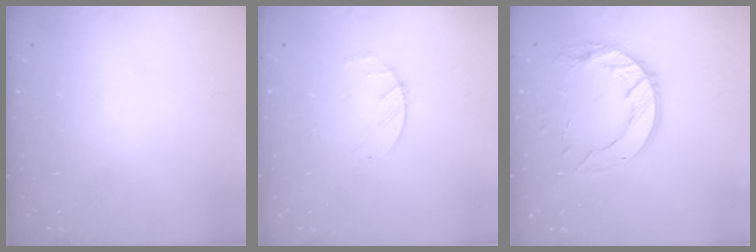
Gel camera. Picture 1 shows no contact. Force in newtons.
{"total": 2.4, "press": 2.3, "slide": 0.3}
{"total": 12.9, "press": 12.9, "slide": 0.8}